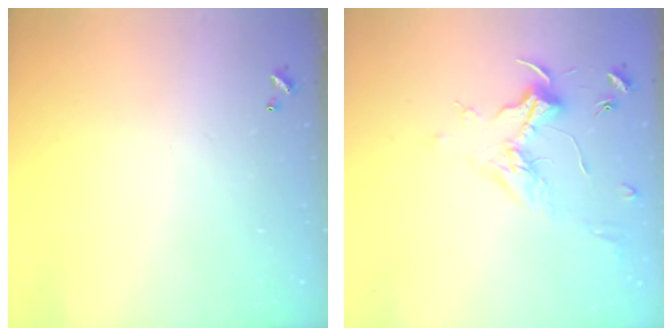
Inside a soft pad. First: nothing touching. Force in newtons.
{"total": 1.7, "press": 1.5, "slide": 0.8}